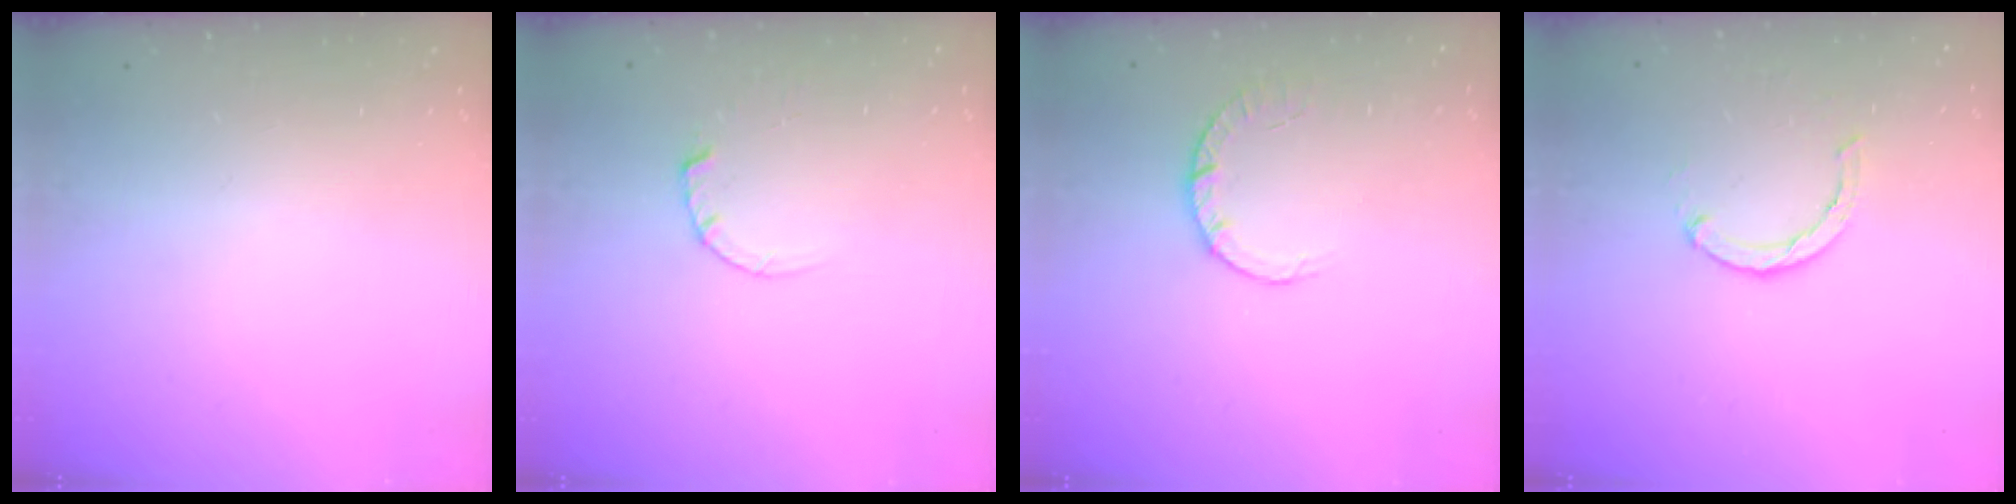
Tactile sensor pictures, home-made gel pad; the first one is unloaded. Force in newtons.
{"total": 2.4, "press": 2.4, "slide": 0.3}
{"total": 2.8, "press": 2.8, "slide": 0.4}
{"total": 2.4, "press": 2.4, "slide": 0.4}